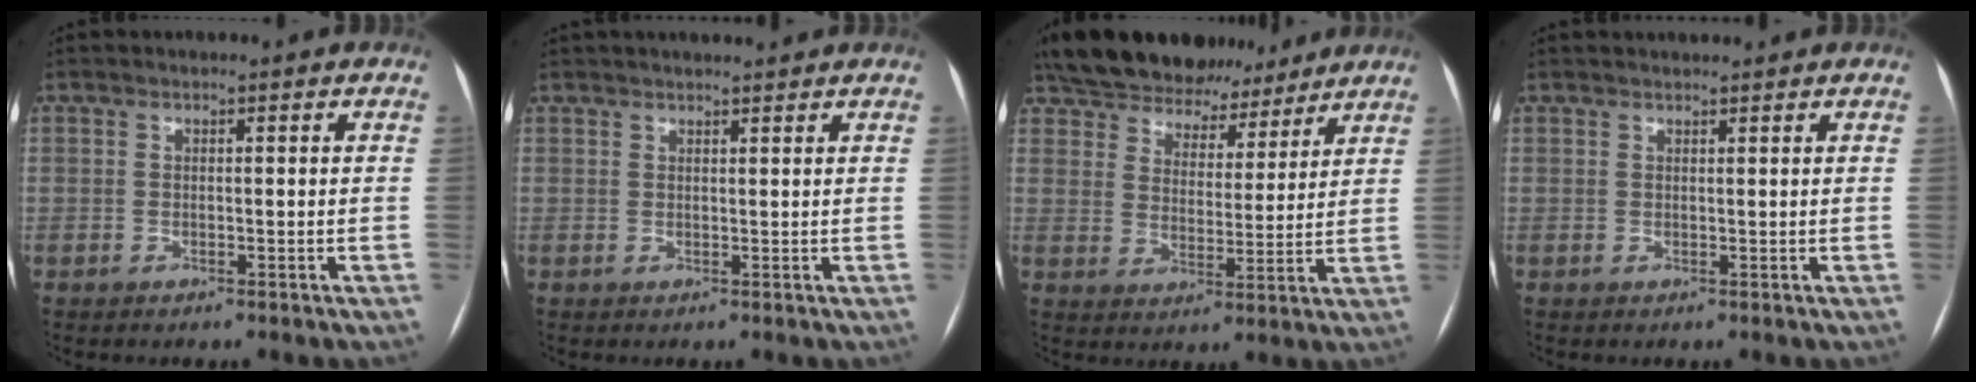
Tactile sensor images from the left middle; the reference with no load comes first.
{"total": 5.2, "force": [4.8, 0.6, 2.1], "torque": [-0.028, 0.029, 0.066]}
{"total": 16.9, "force": [14.4, 7.4, 5.0], "torque": [-0.095, 0.027, 0.212]}
{"total": 2.7, "force": [2.7, 0.3, 0.6], "torque": [-0.006, 0.026, 0.038]}